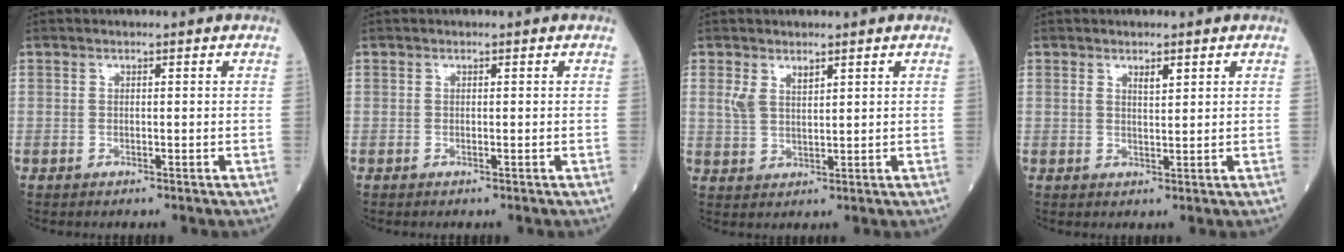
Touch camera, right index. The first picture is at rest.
{"total": 0.0}
{"total": 3.4, "force": [2.0, 1.5, 2.4], "torque": [-0.055, 0.005, 0.047]}
{"total": 1.9, "force": [1.2, 0.5, 1.4], "torque": [-0.025, -0.002, 0.022]}